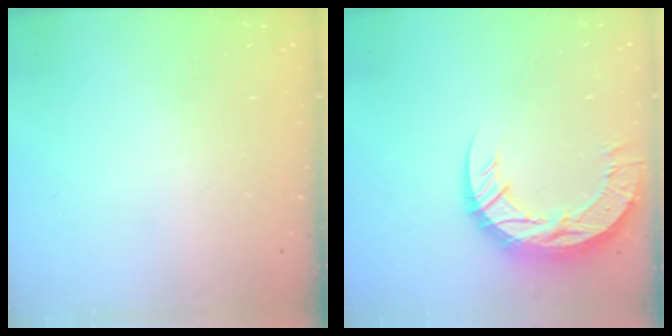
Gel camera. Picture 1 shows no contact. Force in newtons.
{"total": 16.1, "press": 16.0, "slide": 1.4}